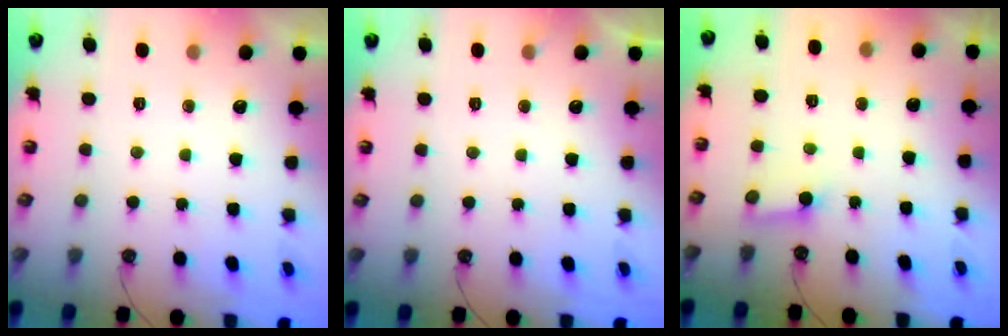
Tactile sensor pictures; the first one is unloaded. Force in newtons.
{"total": 1.8, "press": 1.8, "slide": 0.1}
{"total": 2.8, "press": 2.8, "slide": 0.1}